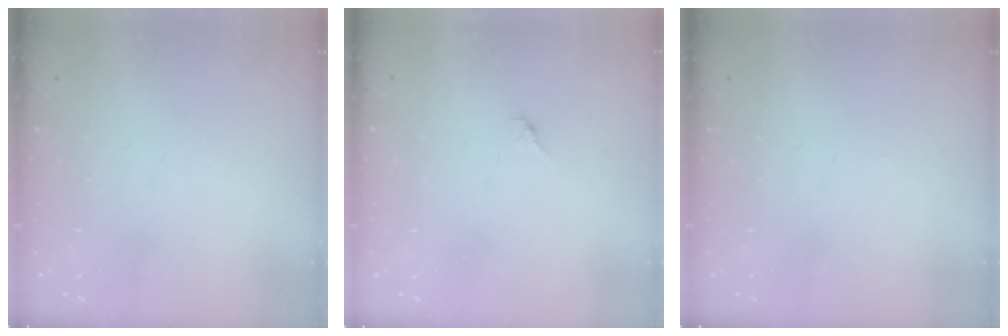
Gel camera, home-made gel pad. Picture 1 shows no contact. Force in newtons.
{"total": 1.4, "press": 1.4, "slide": 0.4}
{"total": 0.0}